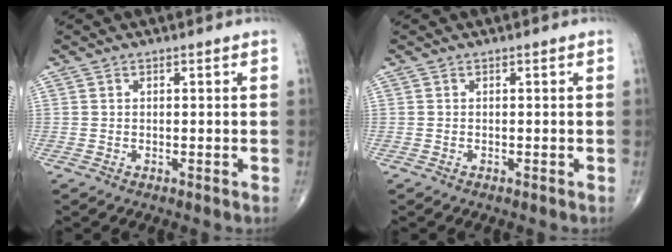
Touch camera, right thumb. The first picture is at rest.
{"total": 0.0}